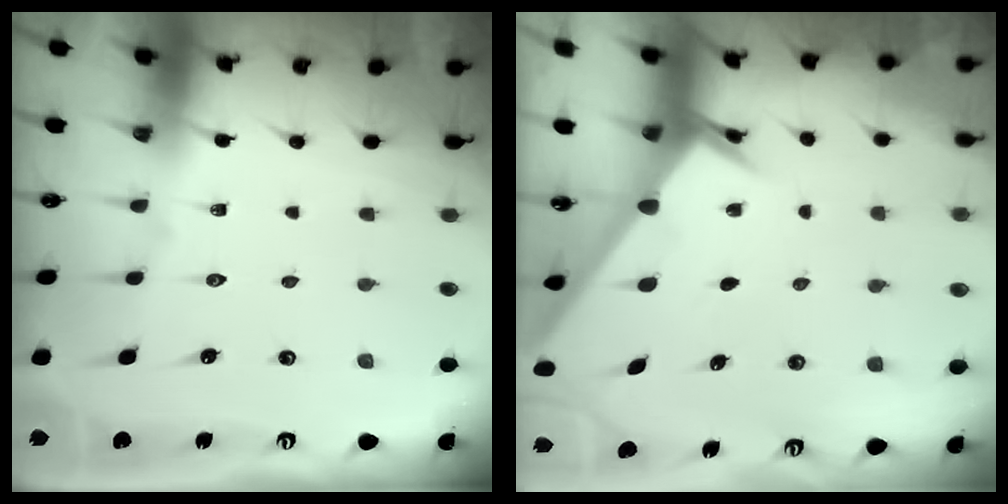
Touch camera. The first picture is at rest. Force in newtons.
{"total": 2.4, "press": 2.3, "slide": 0.2}